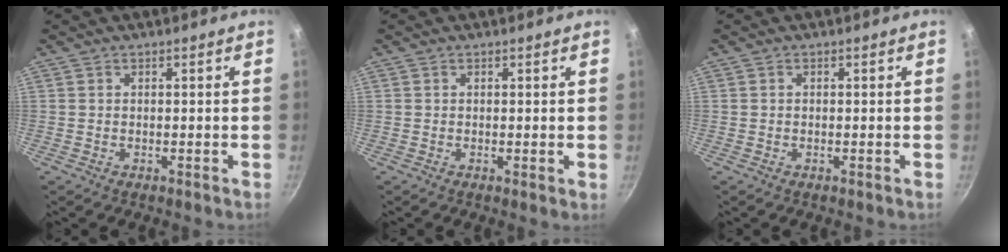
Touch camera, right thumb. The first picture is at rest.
{"total": 0.5, "force": [0.2, 0.2, 0.4], "torque": [-0.007, -0.003, 0.001]}
{"total": 0.0}